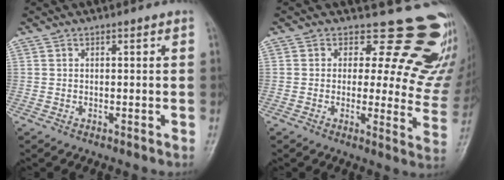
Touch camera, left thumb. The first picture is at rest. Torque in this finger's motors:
{"motor_torque": [1.32, 0.70, 0.47, -0.88, 0.07]}